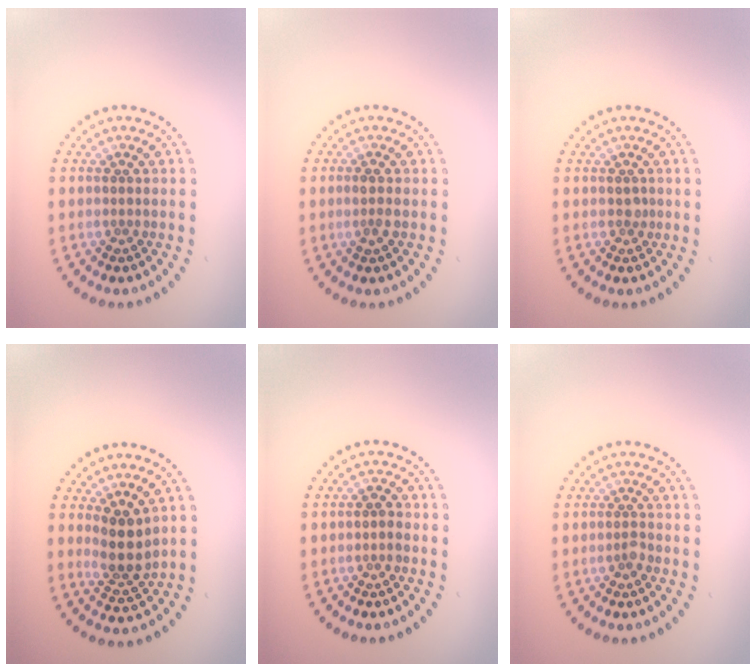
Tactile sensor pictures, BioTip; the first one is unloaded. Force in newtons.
{"total": 1.4, "press": 1.3, "slide": 0.5}
{"total": 0.6, "press": 0.6, "slide": 0.3}
{"total": 3.2, "press": 2.7, "slide": 1.7}
{"total": 0.8, "press": 0.8, "slide": 0.2}
{"total": 0.8, "press": 0.6, "slide": 0.6}